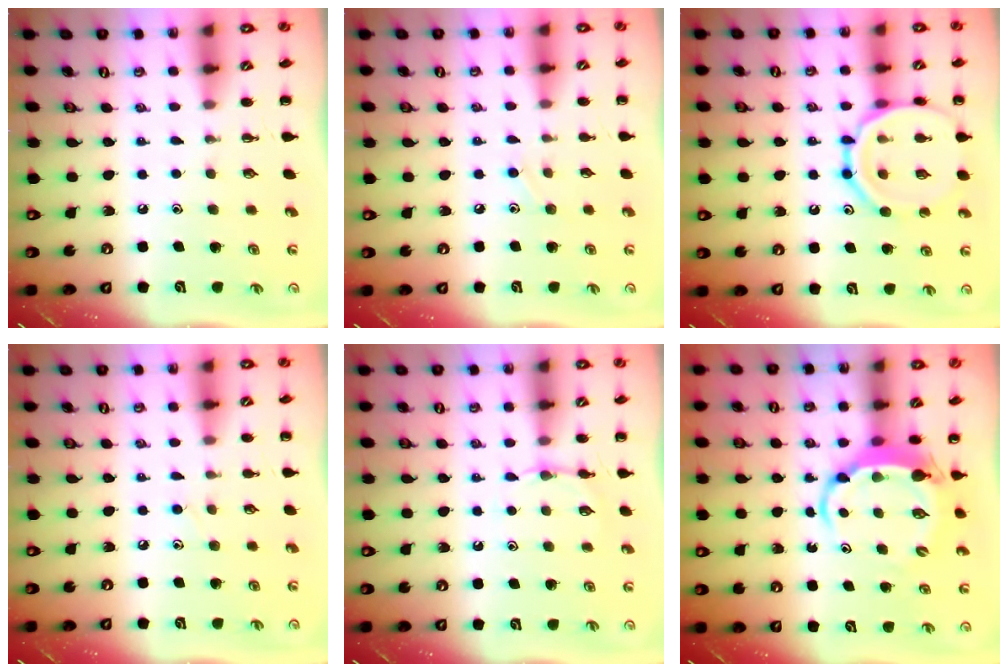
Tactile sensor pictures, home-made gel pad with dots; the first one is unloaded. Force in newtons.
{"total": 5.8, "press": 5.4, "slide": 1.9}
{"total": 15.9, "press": 15.7, "slide": 1.9}
{"total": 6.4, "press": 6.0, "slide": 2.3}
{"total": 4.4, "press": 4.1, "slide": 1.5}
{"total": 6.7, "press": 6.6, "slide": 1.3}